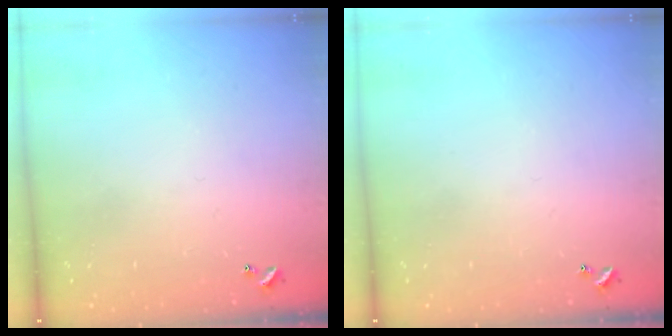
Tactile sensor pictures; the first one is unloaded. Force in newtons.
{"total": 0.0}